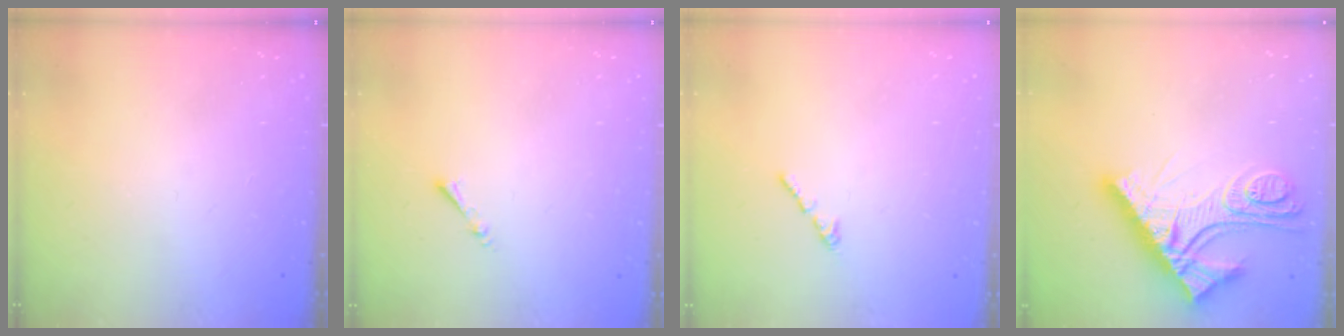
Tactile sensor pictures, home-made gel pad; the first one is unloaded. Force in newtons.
{"total": 1.3, "press": 1.2, "slide": 0.3}
{"total": 0.7, "press": 0.6, "slide": 0.4}
{"total": 15.8, "press": 15.8, "slide": 0.6}